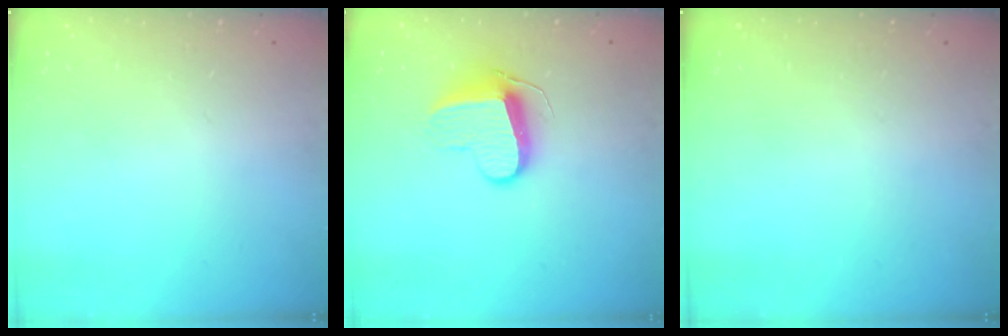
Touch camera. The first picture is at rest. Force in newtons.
{"total": 9.5, "press": 9.5, "slide": 0.4}
{"total": 0.0}